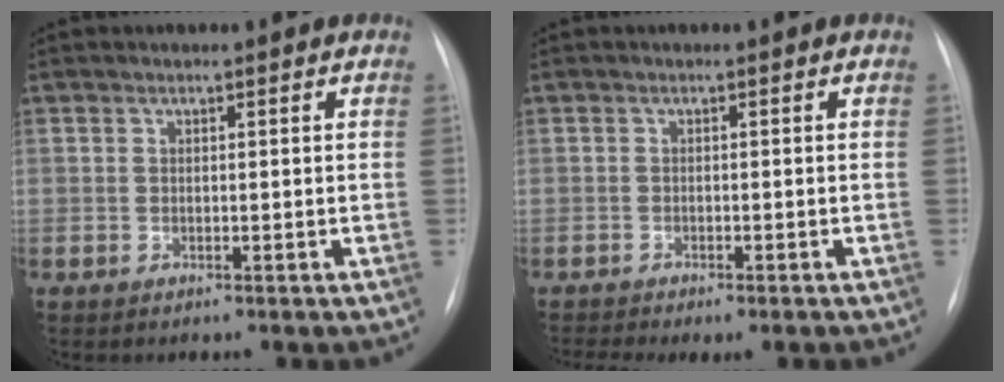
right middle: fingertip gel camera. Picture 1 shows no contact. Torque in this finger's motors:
{"motor_torque": [1.17, -0.98, 0.15, 0.05]}